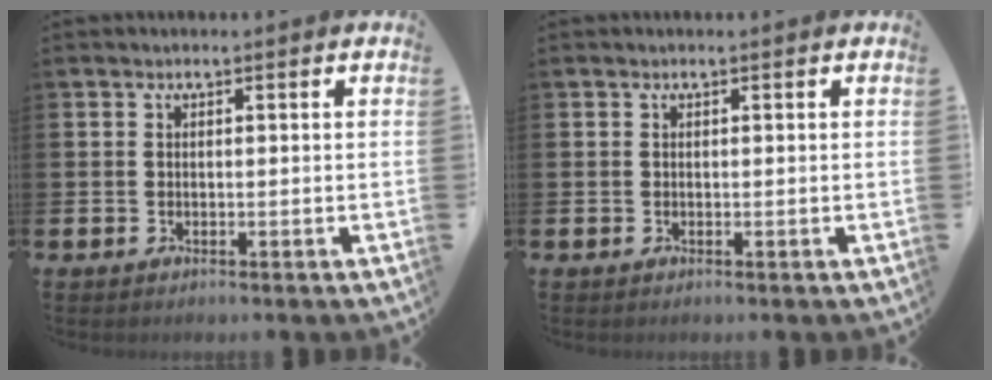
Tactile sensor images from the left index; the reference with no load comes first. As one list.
[{"total": 0.0}]